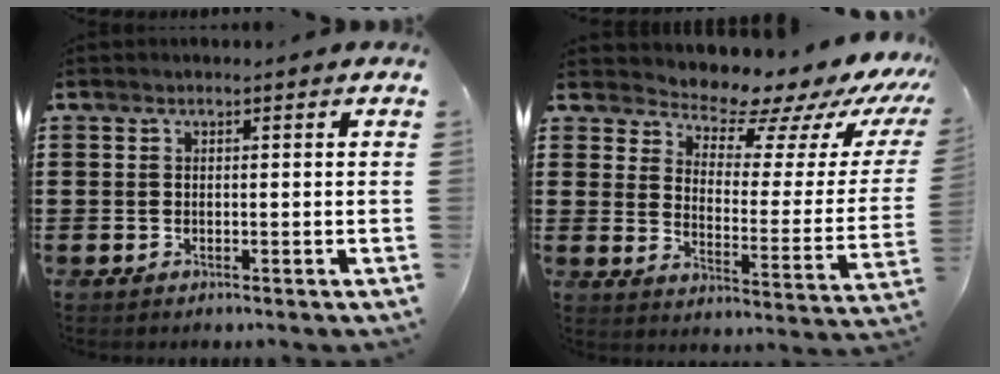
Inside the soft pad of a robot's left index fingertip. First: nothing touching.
{"total": 7.7, "force": [7.3, 1.5, 2.1], "torque": [-0.048, -0.072, 0.115]}